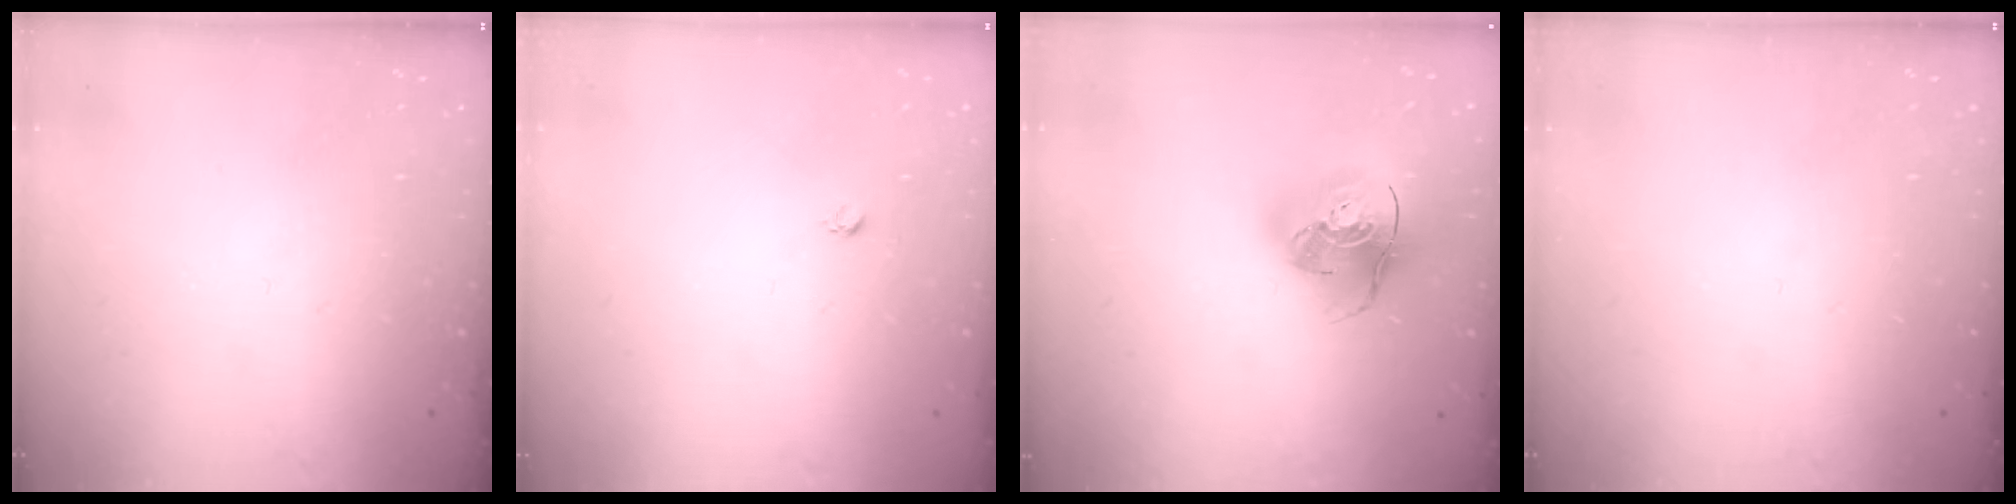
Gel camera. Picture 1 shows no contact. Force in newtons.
{"total": 2.7, "press": 2.7, "slide": 0.3}
{"total": 17.7, "press": 17.5, "slide": 2.5}
{"total": 0.0}